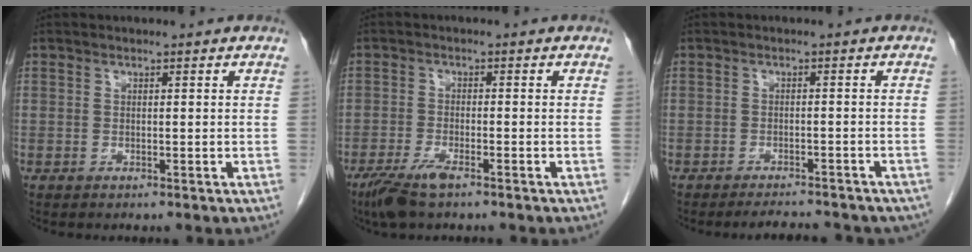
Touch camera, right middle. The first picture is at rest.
{"total": 4.9, "force": [-3.4, 0.9, 3.4], "torque": [-0.075, -0.011, -0.063]}
{"total": 8.9, "force": [-8.0, 2.4, 3.2], "torque": [-0.036, 0.000, -0.089]}